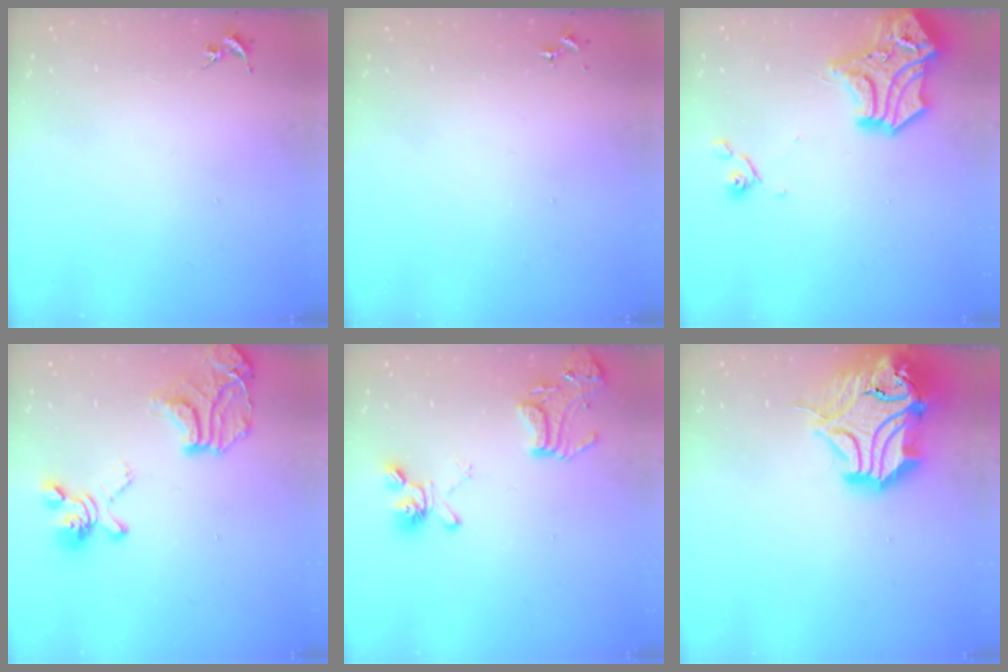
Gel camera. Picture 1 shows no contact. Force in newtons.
{"total": 0.0}
{"total": 17.6, "press": 17.4, "slide": 2.2}
{"total": 20.9, "press": 20.8, "slide": 2.0}
{"total": 15.8, "press": 15.7, "slide": 1.9}
{"total": 21.9, "press": 21.7, "slide": 2.9}